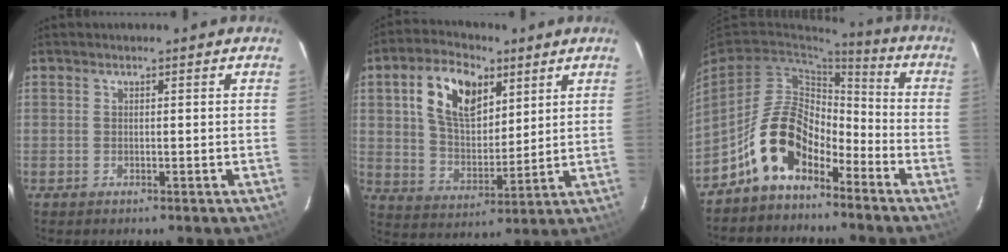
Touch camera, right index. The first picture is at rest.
{"total": 13.8, "force": [5.8, 8.3, 9.4], "torque": [-0.172, 0.020, 0.107]}
{"total": 12.6, "force": [-7.7, 6.6, 7.5], "torque": [-0.147, 0.023, -0.140]}